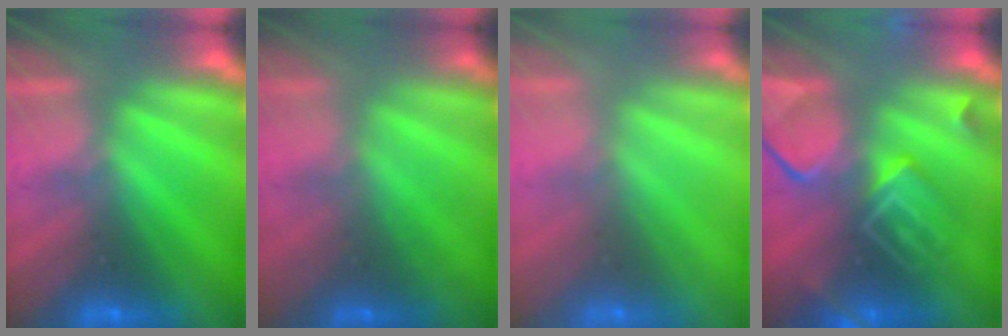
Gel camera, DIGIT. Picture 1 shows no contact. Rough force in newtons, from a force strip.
{"total": 1.8}
{"total": 8.7}
{"total": 6.1}